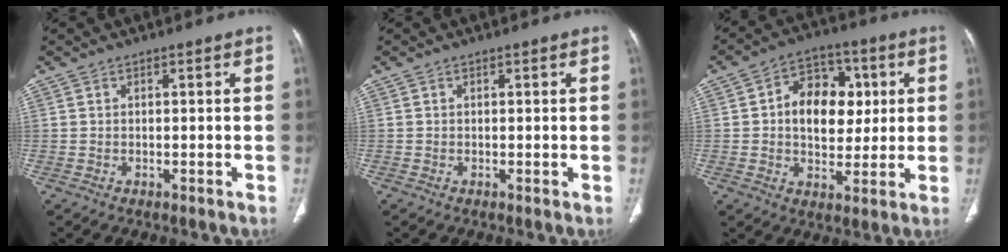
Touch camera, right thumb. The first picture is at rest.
{"total": 0.0}
{"total": 13.1, "force": [1.9, 9.4, 8.9], "torque": [-0.090, 0.009, 0.027]}